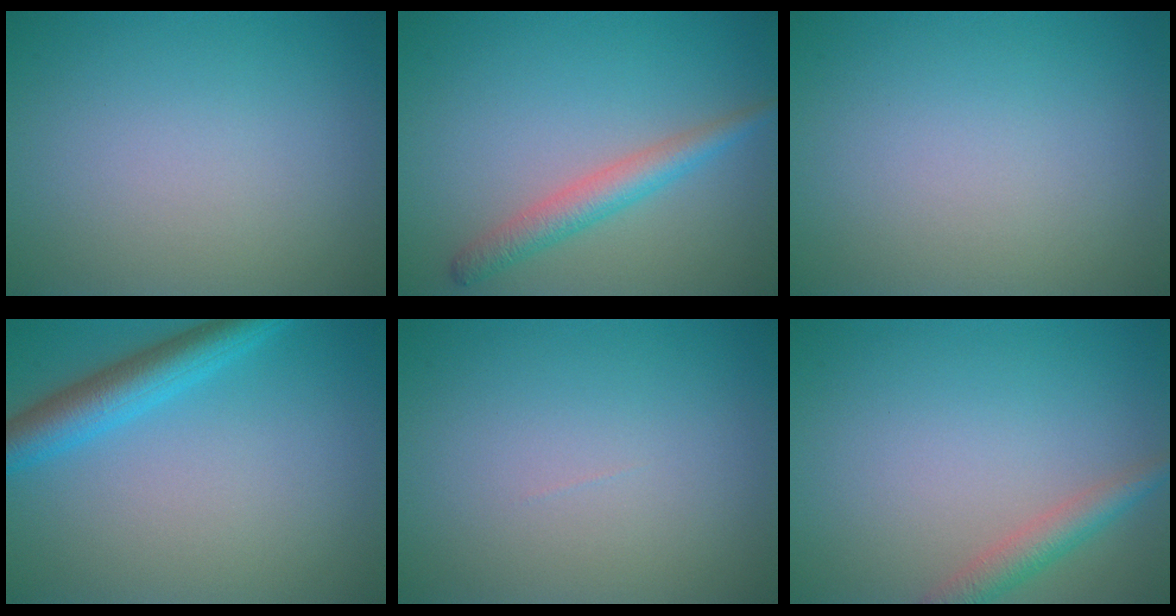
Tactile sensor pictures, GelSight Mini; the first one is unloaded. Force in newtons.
{"total": 3.0, "press": 3.0, "slide": 0.1}
{"total": 0.0}
{"total": 4.5, "press": 4.5, "slide": 0.4}
{"total": 0.0}
{"total": 2.6, "press": 2.6, "slide": 0.2}